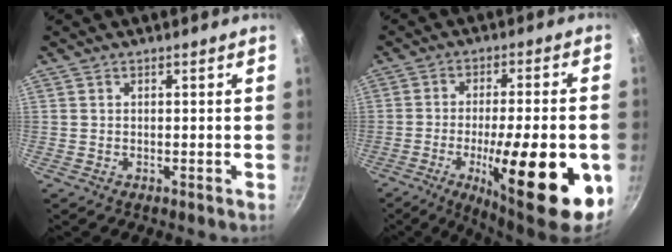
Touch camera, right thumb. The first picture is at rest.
{"total": 23.0, "force": [-7.2, 6.3, 20.9], "torque": [-0.287, 0.012, -0.100]}